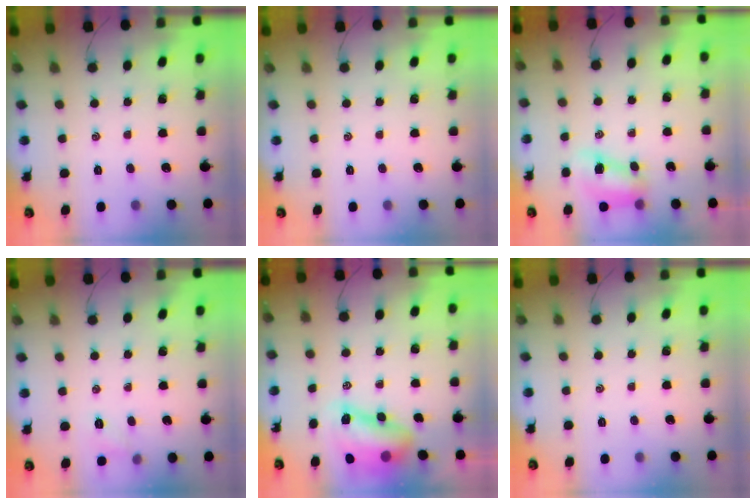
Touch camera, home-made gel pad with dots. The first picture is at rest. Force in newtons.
{"total": 0.0}
{"total": 8.4, "press": 8.3, "slide": 1.2}
{"total": 4.8, "press": 4.5, "slide": 1.4}
{"total": 9.6, "press": 9.2, "slide": 2.7}
{"total": 0.0}